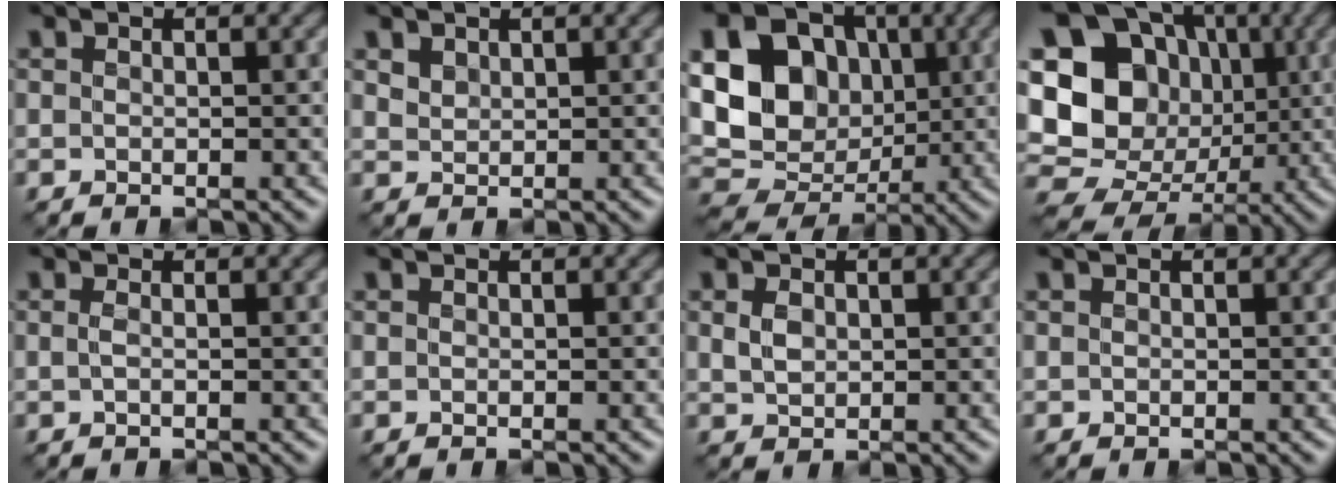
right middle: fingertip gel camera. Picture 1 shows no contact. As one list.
[{"total": 1.4, "force": [1.0, 0.9, 0.5], "torque": [-0.015, -0.001, 0.024]}, {"total": 13.5, "force": [1.4, 11.0, 7.6], "torque": [-0.148, 0.016, 0.010]}, {"total": 19.8, "force": [1.6, 17.8, 8.6], "torque": [-0.193, 0.035, 0.004]}, {"total": 0.7, "force": [-0.3, 0.3, 0.6], "torque": [-0.013, -0.001, -0.009]}, {"total": 0.0}, {"total": 1.3, "force": [0.1, 1.0, 0.8], "torque": [-0.018, -0.004, 0.006]}, {"total": 0.0}]